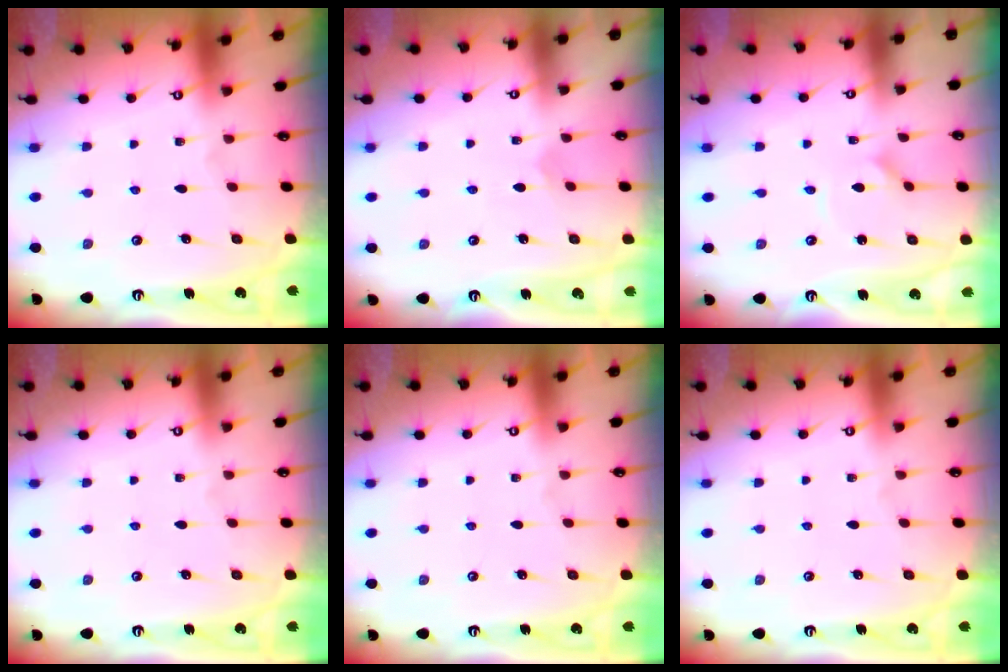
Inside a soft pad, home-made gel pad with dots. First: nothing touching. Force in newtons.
{"total": 3.1, "press": 3.1, "slide": 0.2}
{"total": 0.8, "press": 0.8, "slide": 0.1}
{"total": 0.0}
{"total": 0.0}
{"total": 0.0}